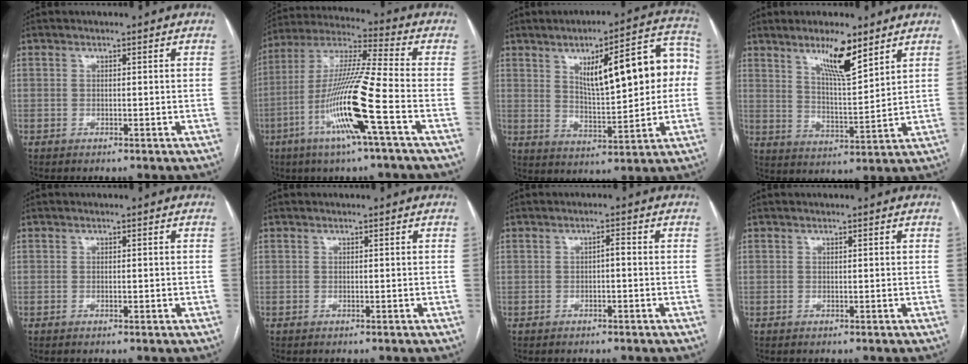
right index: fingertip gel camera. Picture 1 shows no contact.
{"total": 16.3, "force": [-5.9, -0.7, 15.1], "torque": [-0.303, -0.012, -0.118]}
{"total": 16.4, "force": [3.2, 4.3, 15.5], "torque": [-0.211, 0.034, 0.052]}
{"total": 9.0, "force": [6.1, 1.1, 6.5], "torque": [-0.116, -0.010, 0.109]}
{"total": 0.7, "force": [-0.1, 0.3, 0.6], "torque": [-0.009, -0.001, -0.001]}
{"total": 0.0}
{"total": 1.3, "force": [-0.2, 0.4, 1.2], "torque": [-0.020, 0.006, -0.003]}
{"total": 0.0}